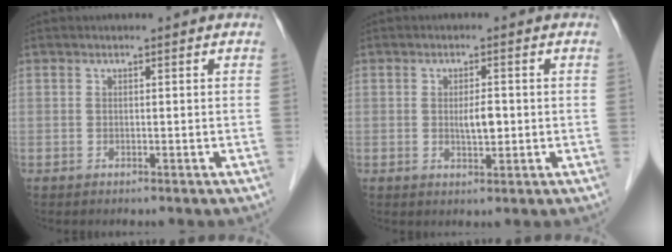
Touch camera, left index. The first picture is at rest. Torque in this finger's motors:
{"motor_torque": [0.06, 0.03, 0.03, 0.02]}